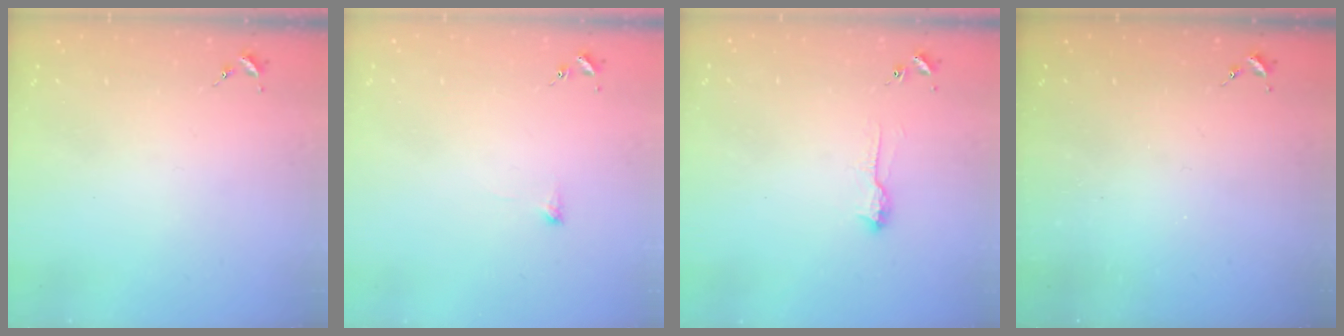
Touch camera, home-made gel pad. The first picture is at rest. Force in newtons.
{"total": 5.1, "press": 5.0, "slide": 1.0}
{"total": 6.6, "press": 6.5, "slide": 0.8}
{"total": 0.0}